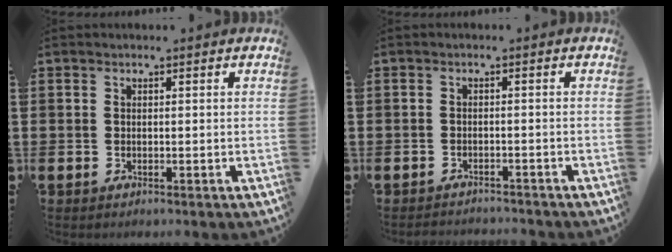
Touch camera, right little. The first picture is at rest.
{"total": 1.4, "force": [-1.3, 0.0, -0.2], "torque": [-0.001, 0.003, -0.029]}